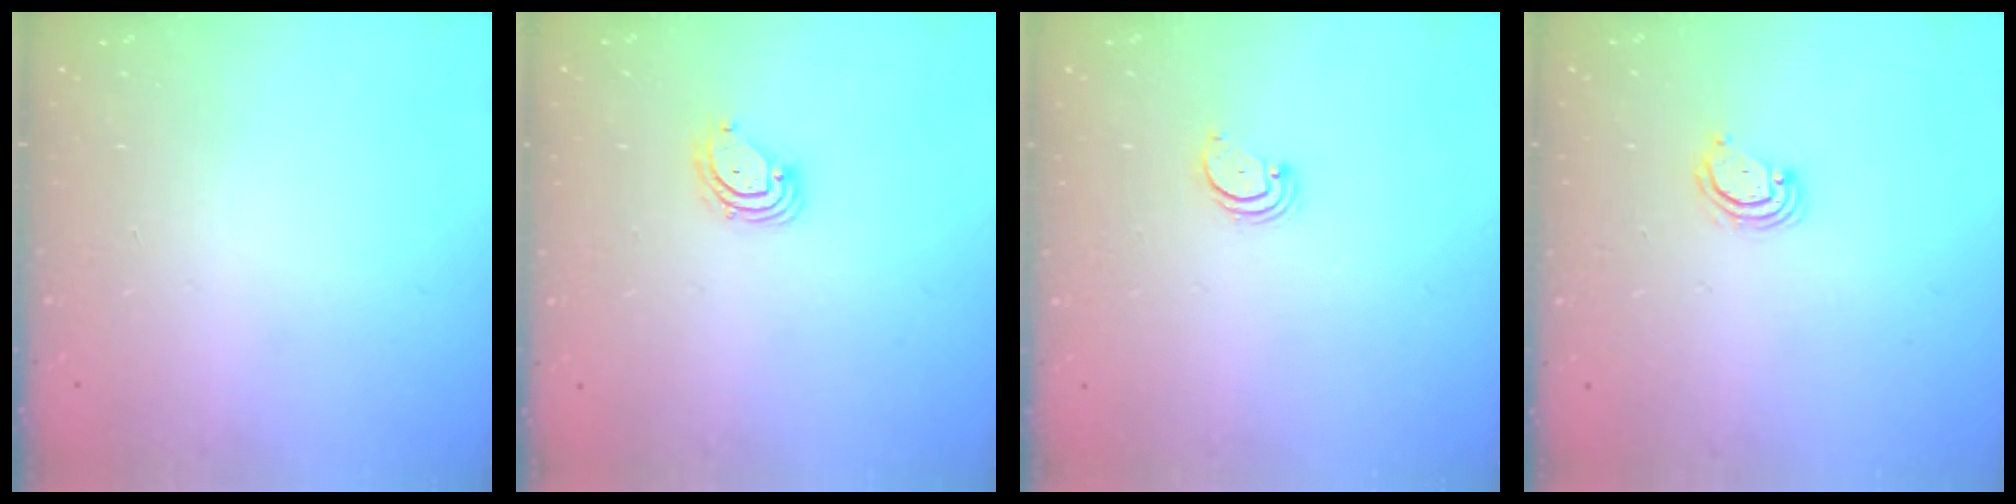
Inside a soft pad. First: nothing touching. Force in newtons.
{"total": 4.7, "press": 4.7, "slide": 0.6}
{"total": 2.2, "press": 2.2, "slide": 0.2}
{"total": 3.4, "press": 3.4, "slide": 0.3}